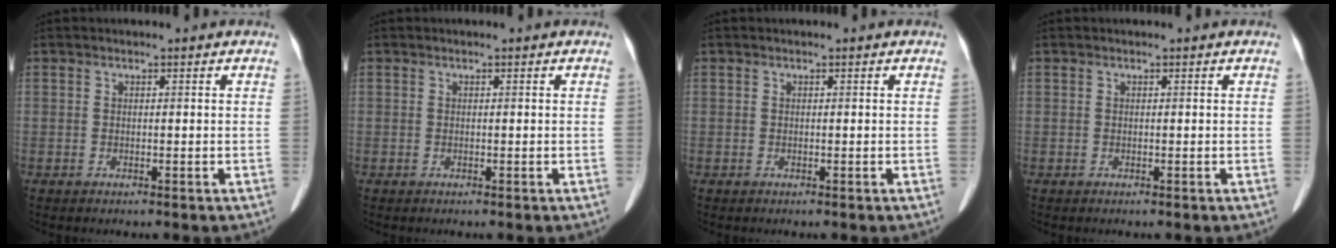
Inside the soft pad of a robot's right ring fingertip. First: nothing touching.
{"total": 0.0}
{"total": 0.0}
{"total": 0.0}